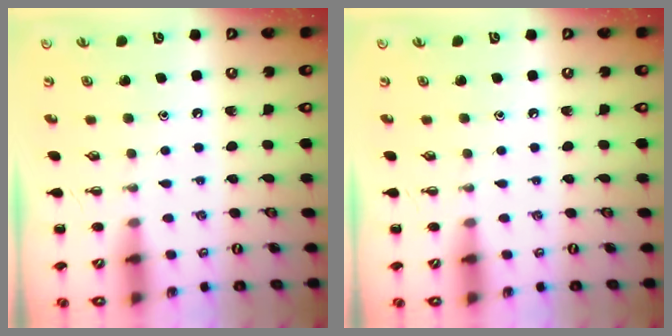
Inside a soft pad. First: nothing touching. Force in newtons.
{"total": 0.0}